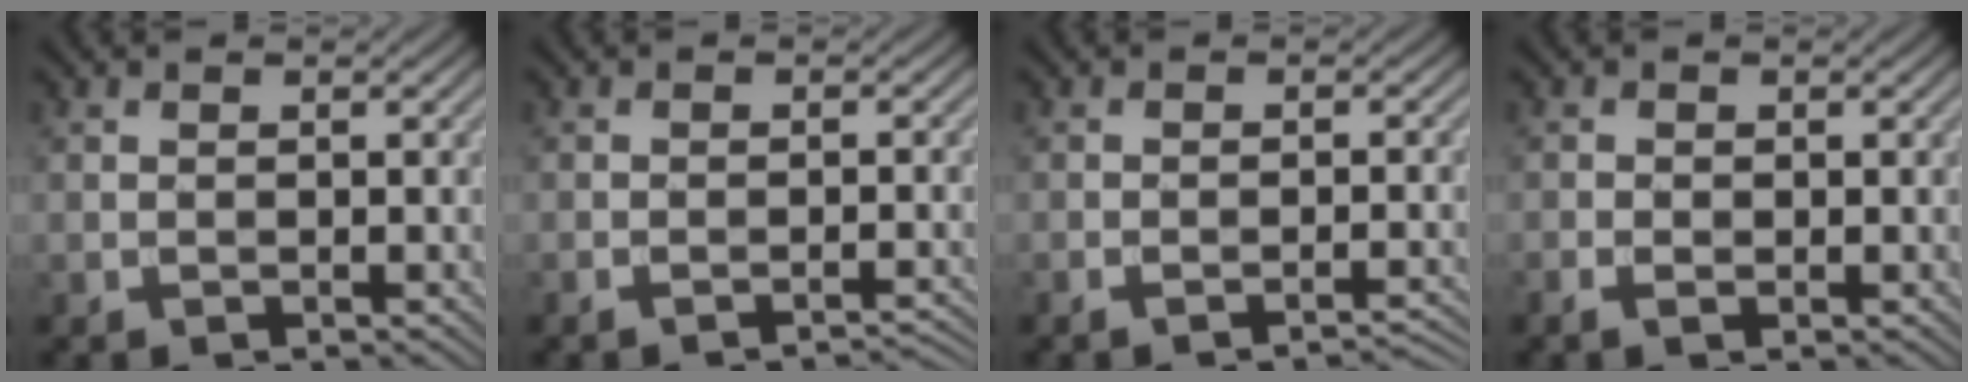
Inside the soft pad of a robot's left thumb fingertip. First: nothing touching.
{"total": 2.3, "force": [-2.0, 0.2, 1.2], "torque": [-0.010, 0.005, -0.035]}
{"total": 2.6, "force": [-2.1, 0.3, 1.5], "torque": [-0.017, 0.005, -0.037]}
{"total": 1.3, "force": [-0.5, 0.8, 0.9], "torque": [-0.019, -0.003, -0.010]}